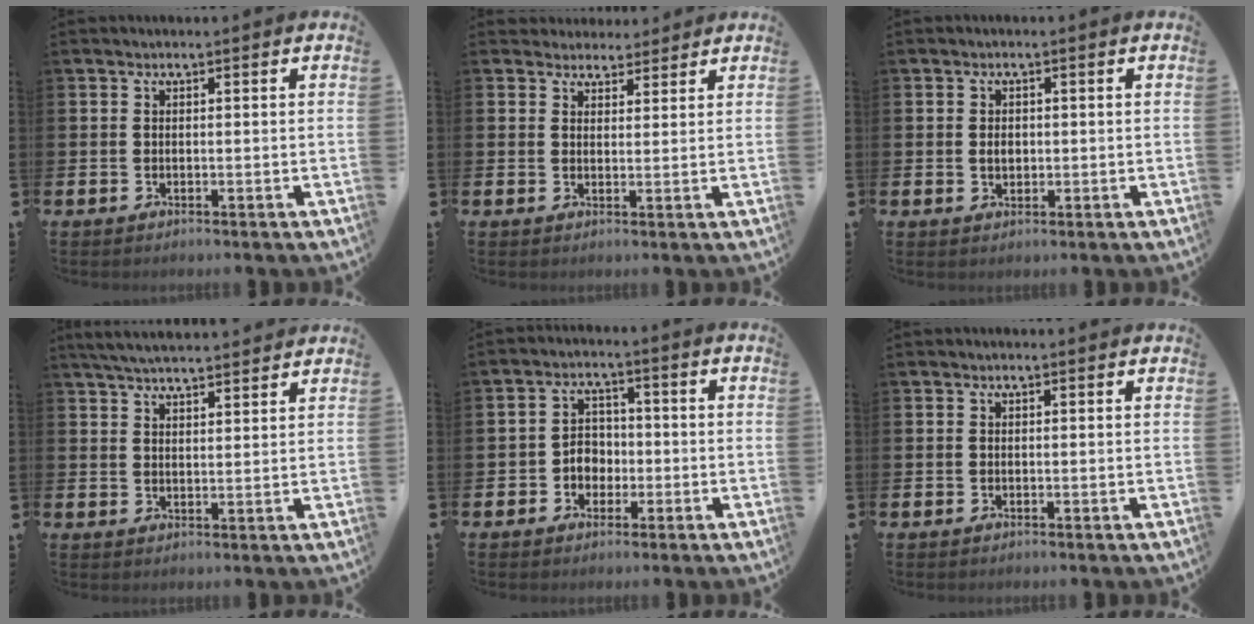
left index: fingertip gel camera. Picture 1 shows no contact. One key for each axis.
{"total": 3.3, "fx": 3.0, "fy": 1.4, "fz": -0.4, "tx": 0.010, "ty": -0.016, "tz": 0.052}
{"total": 1.8, "fx": 0.1, "fy": 1.3, "fz": 1.2, "tx": -0.012, "ty": 0.003, "tz": -0.002}
{"total": 4.7, "fx": 4.6, "fy": 0.3, "fz": 1.0, "tx": -0.039, "ty": -0.015, "tz": 0.086}
{"total": 3.5, "fx": -1.2, "fy": 3.0, "fz": 1.4, "tx": -0.022, "ty": 0.002, "tz": -0.030}
{"total": 0.0}